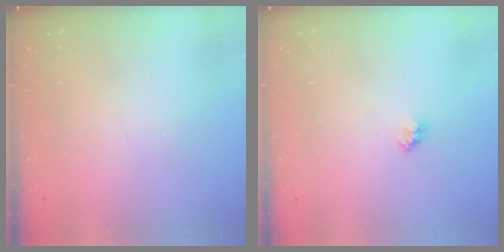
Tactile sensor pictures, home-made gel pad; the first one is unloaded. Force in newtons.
{"total": 2.4, "press": 2.4, "slide": 0.2}